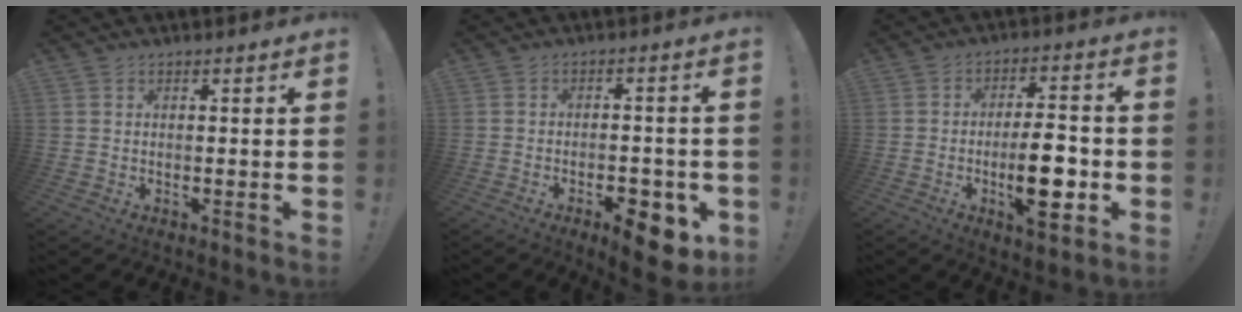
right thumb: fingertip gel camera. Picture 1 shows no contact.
{"total": 10.6, "force": [-5.2, 5.0, 7.7], "torque": [-0.082, 0.039, -0.075]}
{"total": 14.2, "force": [-3.7, 4.7, 12.9], "torque": [-0.193, 0.006, -0.060]}